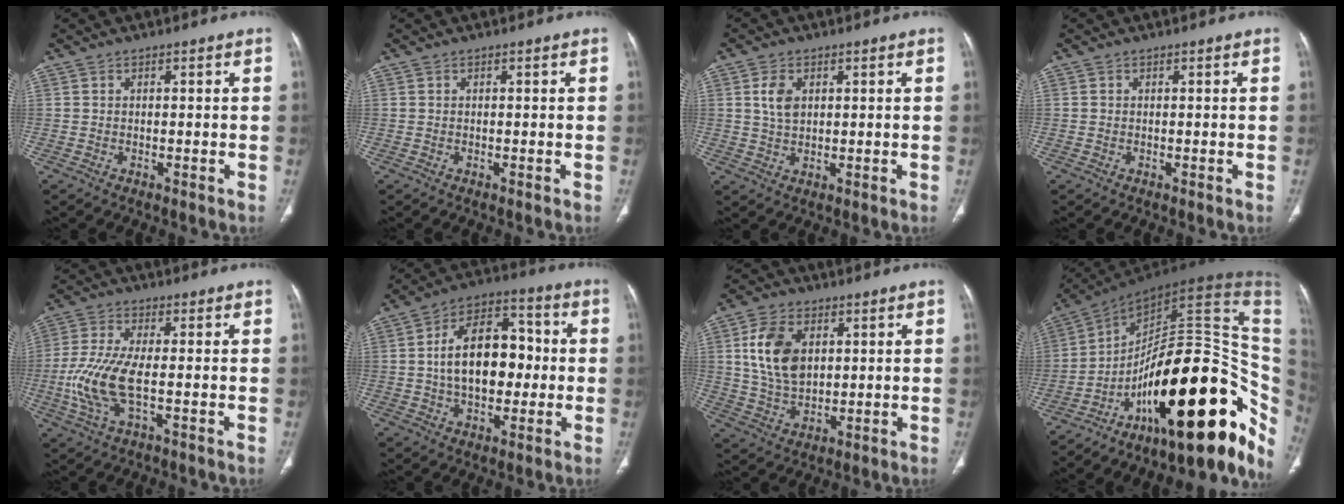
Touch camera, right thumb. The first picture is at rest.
{"total": 0.0}
{"total": 4.5, "force": [1.3, 2.9, 3.2], "torque": [-0.055, -0.004, 0.028]}
{"total": 0.0}
{"total": 9.8, "force": [-1.6, 3.4, 9.1], "torque": [-0.222, 0.002, -0.035]}
{"total": 16.1, "force": [0.2, 10.0, 12.6], "torque": [-0.174, 0.032, 0.000]}
{"total": 13.1, "force": [2.9, 8.6, 9.5], "torque": [-0.168, -0.005, 0.056]}
{"total": 34.8, "force": [-8.7, 14.6, 30.4], "torque": [-0.325, 0.075, -0.127]}